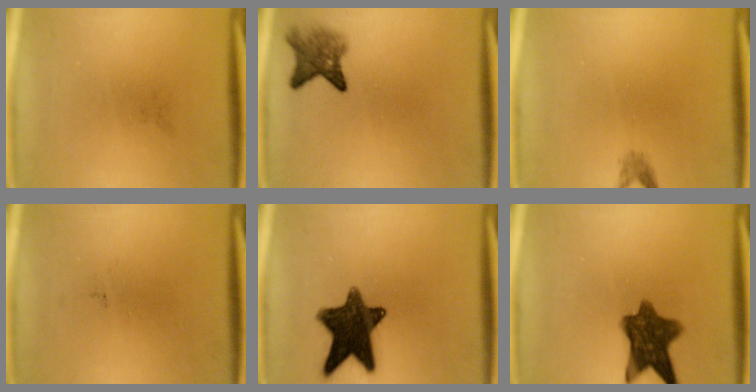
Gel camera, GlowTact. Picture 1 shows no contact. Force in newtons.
{"total": 4.3}
{"total": 1.2}
{"total": 0.0}
{"total": 13.0}
{"total": 9.5}